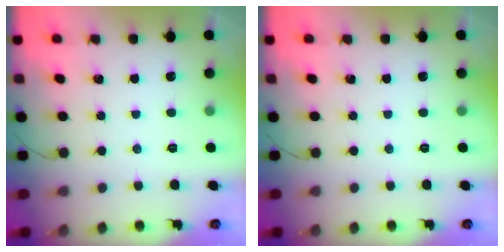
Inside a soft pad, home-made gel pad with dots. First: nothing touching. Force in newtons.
{"total": 0.0}